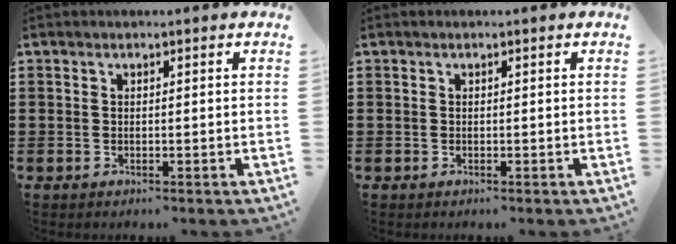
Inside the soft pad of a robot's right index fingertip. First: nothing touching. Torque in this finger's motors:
{"motor_torque": [-0.02, 0.02, 0.00, -0.01]}